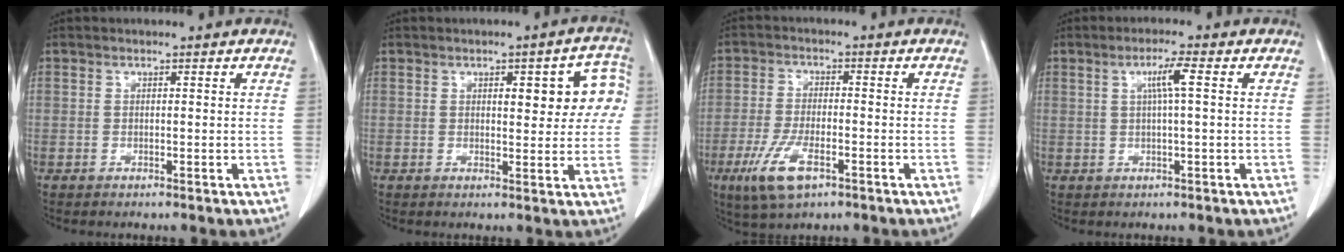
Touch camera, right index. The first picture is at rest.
{"total": 8.1, "force": [2.0, 3.0, 7.2], "torque": [-0.077, 0.024, 0.022]}
{"total": 7.9, "force": [-4.0, 2.5, 6.3], "torque": [-0.135, -0.016, -0.071]}
{"total": 3.7, "force": [0.9, -0.3, 3.5], "torque": [-0.065, 0.005, 0.015]}